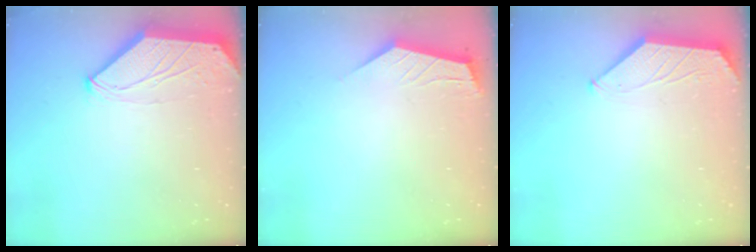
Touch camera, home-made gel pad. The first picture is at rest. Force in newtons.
{"total": 2.8, "press": 2.8, "slide": 0.4}
{"total": 0.0}